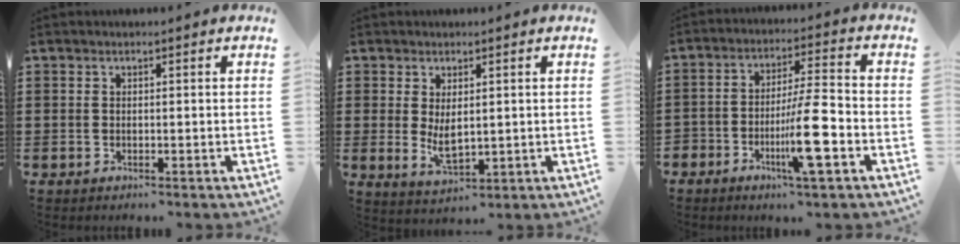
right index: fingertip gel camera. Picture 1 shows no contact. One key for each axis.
{"total": 4.2, "fx": 0.4, "fy": 1.9, "fz": 3.7, "tx": -0.071, "ty": -0.006, "tz": 0.007}
{"total": 9.7, "fx": -3.9, "fy": 1.5, "fz": 8.8, "tx": -0.162, "ty": -0.004, "tz": -0.069}